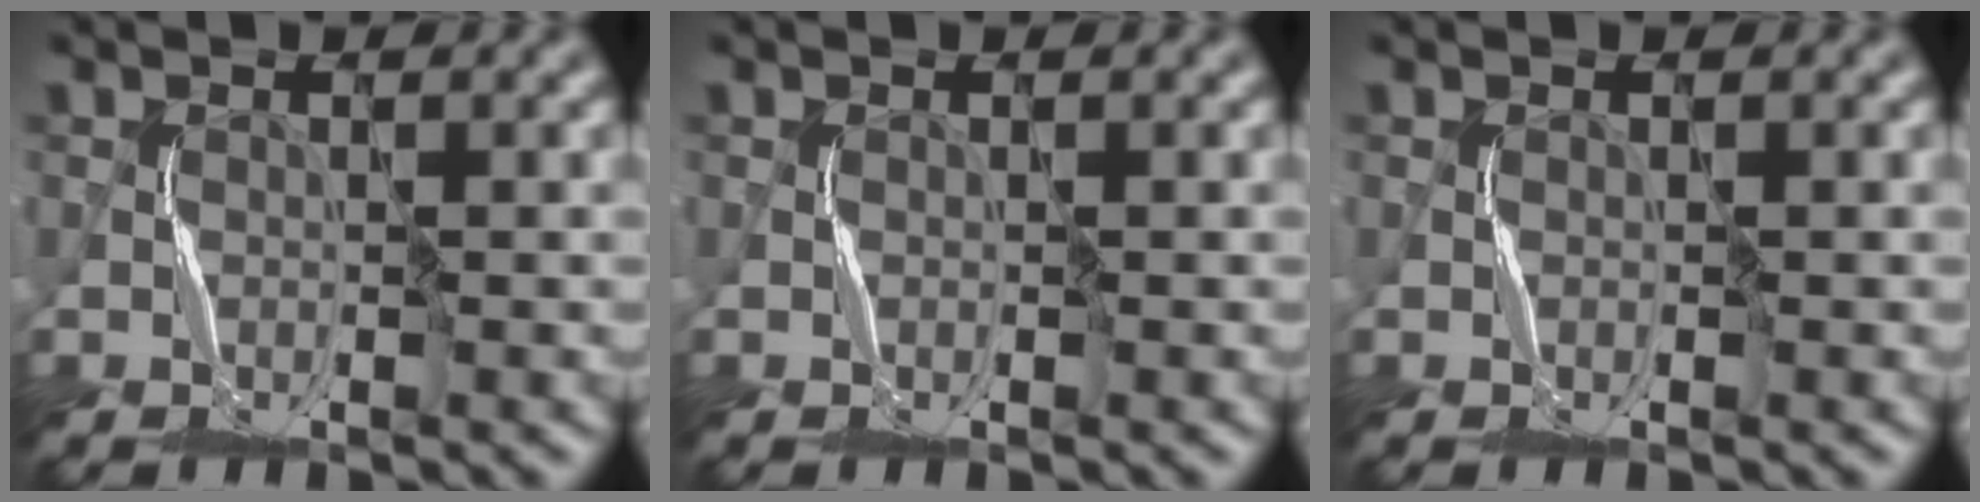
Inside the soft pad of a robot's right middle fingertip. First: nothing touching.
{"total": 0.0}
{"total": 0.0}